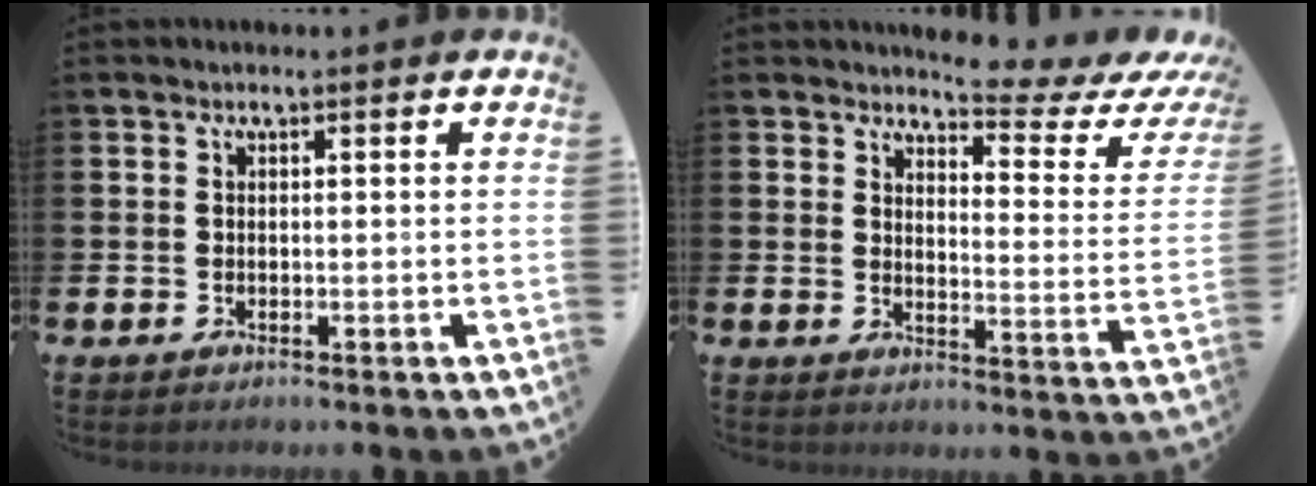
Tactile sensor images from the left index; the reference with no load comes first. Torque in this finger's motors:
{"motor_torque": [0.50, -0.53, 0.23, 0.00]}